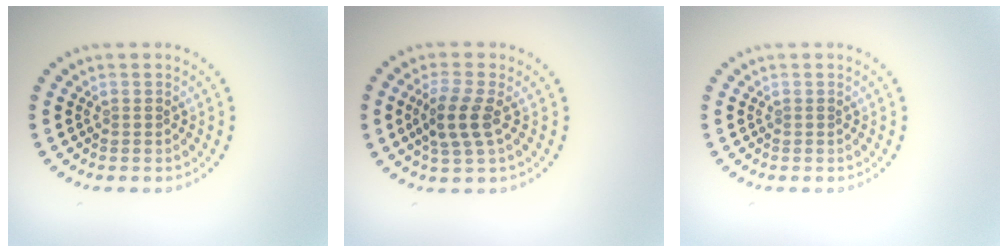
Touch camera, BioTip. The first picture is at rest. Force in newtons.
{"total": 3.3, "press": 3.0, "slide": 1.3}
{"total": 0.0}